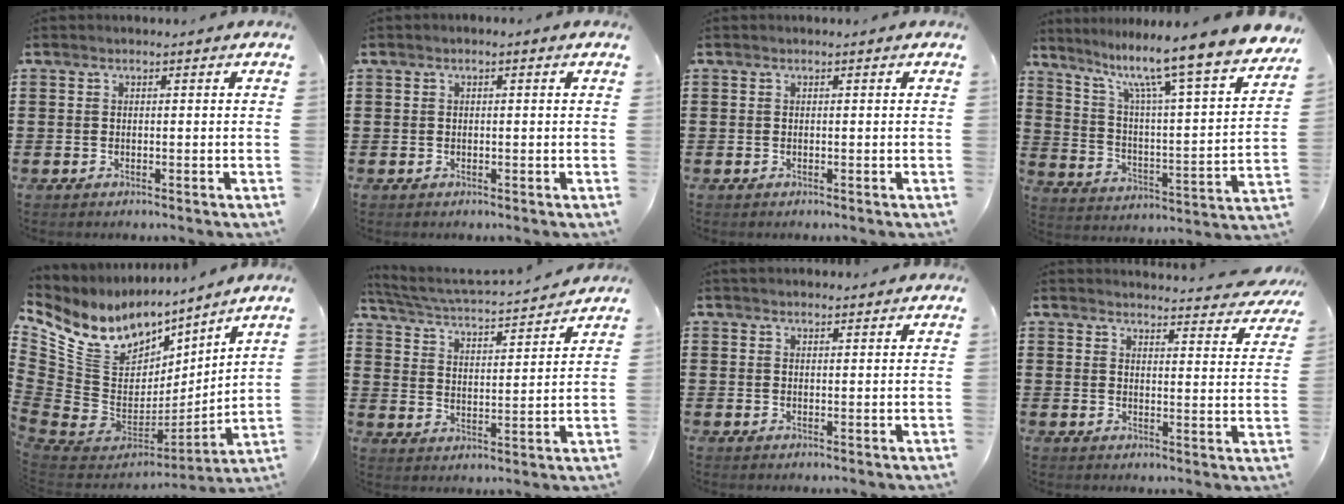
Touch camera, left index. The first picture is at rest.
{"total": 0.5, "force": [0.0, 0.1, 0.5], "torque": [-0.009, -0.001, 0.001]}
{"total": 0.0}
{"total": 10.7, "force": [8.8, -0.5, 6.0], "torque": [-0.134, -0.080, 0.135]}
{"total": 11.1, "force": [5.5, 8.1, 5.2], "torque": [-0.148, -0.049, 0.099]}
{"total": 3.1, "force": [2.9, 0.1, 1.1], "torque": [-0.041, -0.029, 0.039]}
{"total": 1.5, "force": [1.4, 0.2, 0.3], "torque": [-0.008, 0.002, 0.027]}
{"total": 3.7, "force": [3.7, -0.3, 0.7], "torque": [-0.022, -0.026, 0.061]}